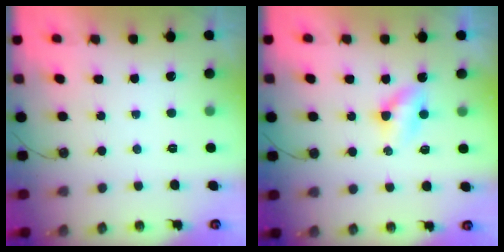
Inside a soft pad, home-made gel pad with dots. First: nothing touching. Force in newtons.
{"total": 3.7, "press": 3.6, "slide": 0.6}